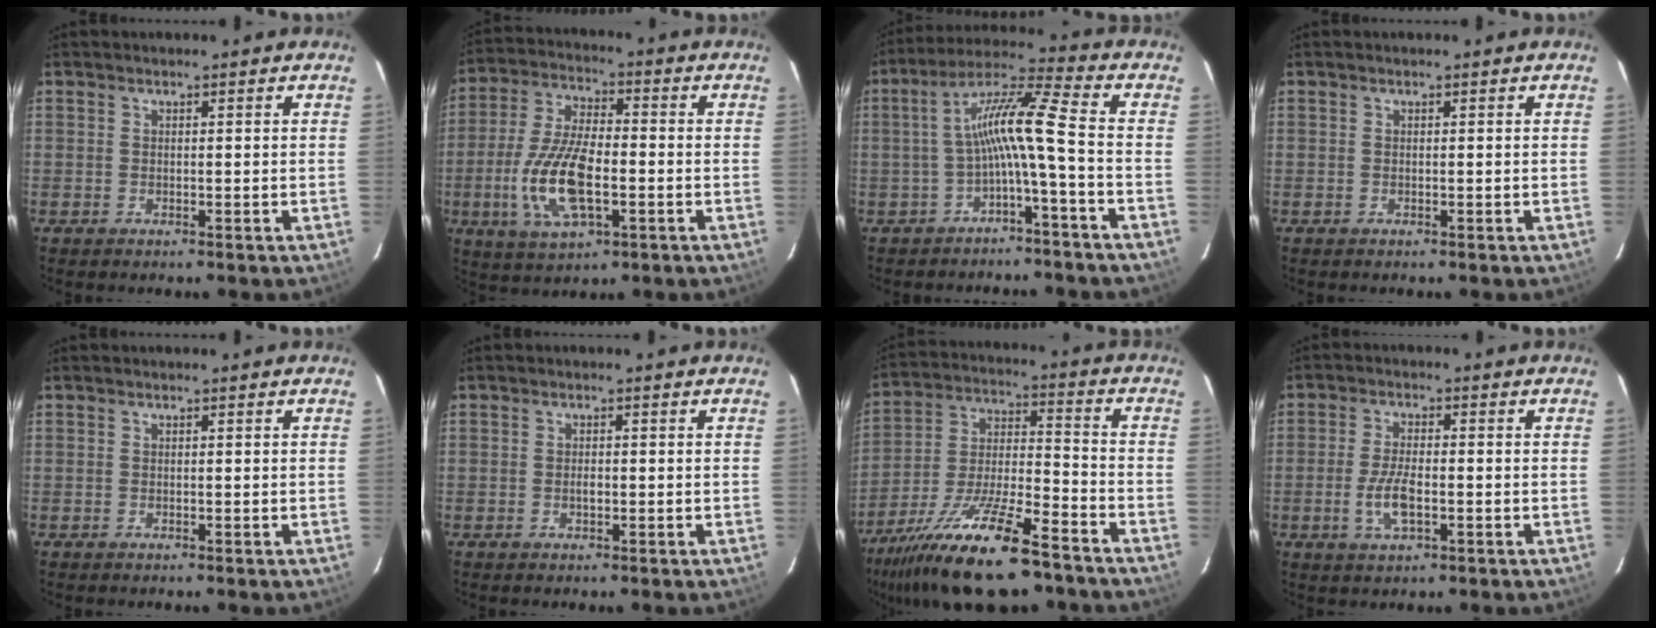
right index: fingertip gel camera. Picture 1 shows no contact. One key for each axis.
{"total": 14.3, "fx": -3.7, "fy": 5.8, "fz": 12.5, "tx": -0.265, "ty": -0.007, "tz": -0.066}
{"total": 9.0, "fx": -2.6, "fy": -0.6, "fz": 8.6, "tx": -0.177, "ty": 0.018, "tz": -0.046}
{"total": 0.0}
{"total": 0.0}
{"total": 1.3, "fx": -0.3, "fy": 0.7, "fz": 1.0, "tx": -0.018, "ty": 0.001, "tz": -0.006}
{"total": 21.3, "fx": -15.1, "fy": 5.7, "fz": 13.9, "tx": -0.272, "ty": -0.028, "tz": -0.257}
{"total": 5.9, "fx": -1.7, "fy": 2.3, "fz": 5.2, "tx": -0.110, "ty": -0.005, "tz": -0.032}